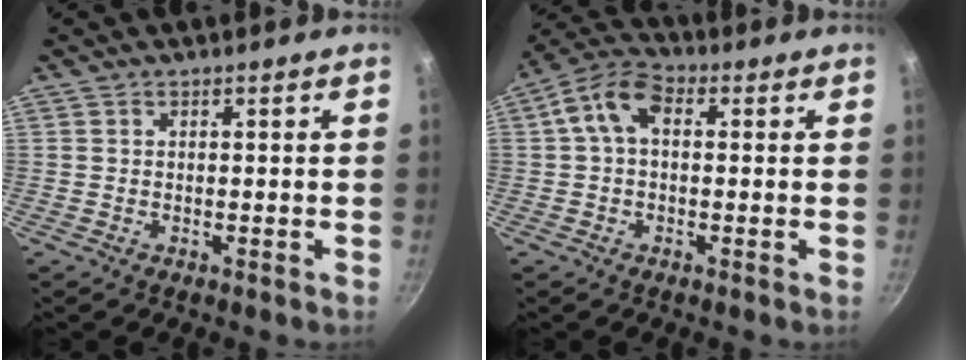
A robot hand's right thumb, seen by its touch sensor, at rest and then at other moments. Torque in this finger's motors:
{"motor_torque": [1.43, 3.58, 1.57, -0.32, 0.54]}